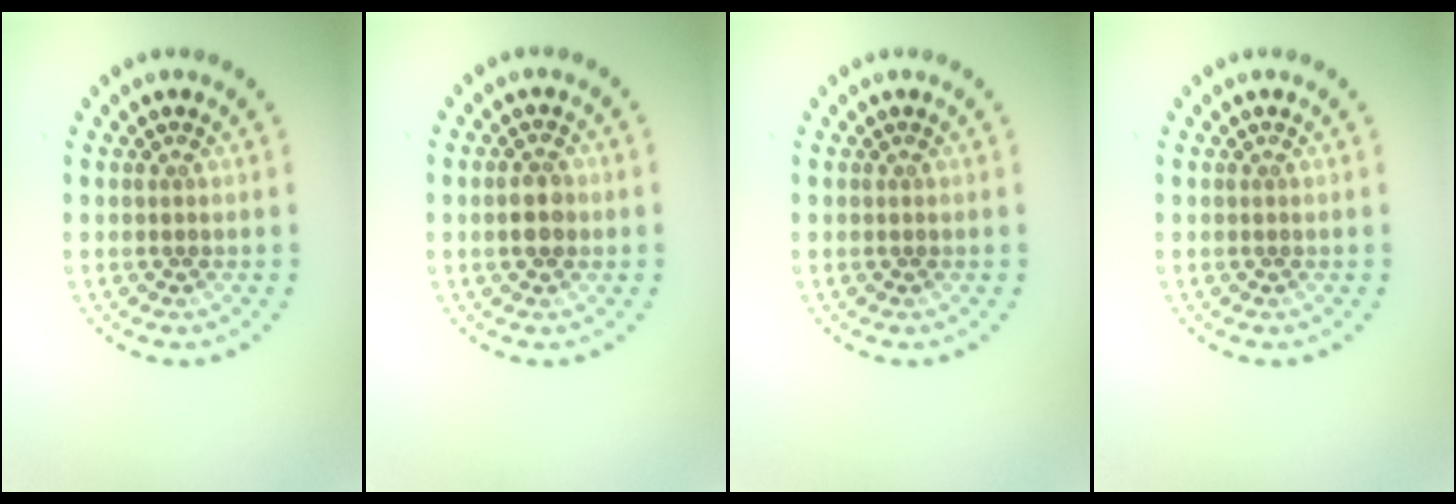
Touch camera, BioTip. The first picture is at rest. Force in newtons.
{"total": 2.2, "press": 2.2, "slide": 0.3}
{"total": 0.0}
{"total": 0.0}